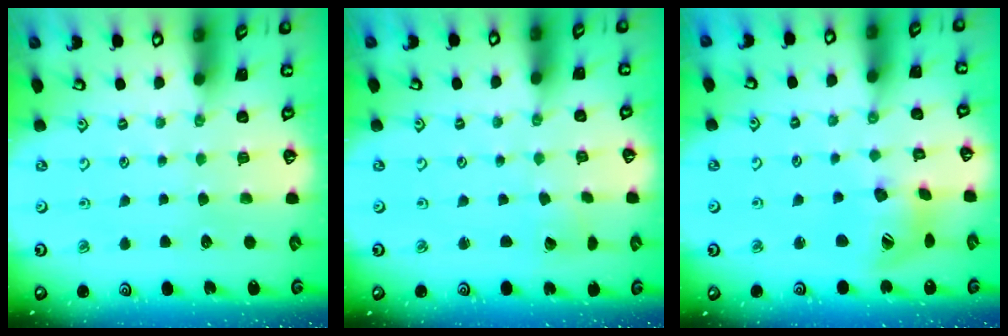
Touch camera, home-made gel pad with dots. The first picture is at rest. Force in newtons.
{"total": 2.0, "press": 2.0, "slide": 0.1}
{"total": 11.9, "press": 11.9, "slide": 0.7}